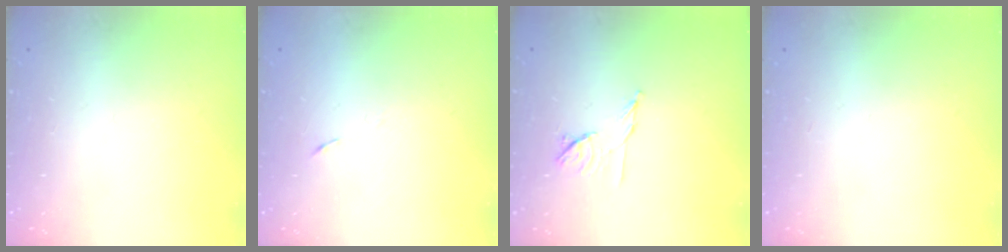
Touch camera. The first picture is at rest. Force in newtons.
{"total": 4.0, "press": 3.6, "slide": 1.7}
{"total": 7.1, "press": 7.0, "slide": 1.2}
{"total": 0.0}